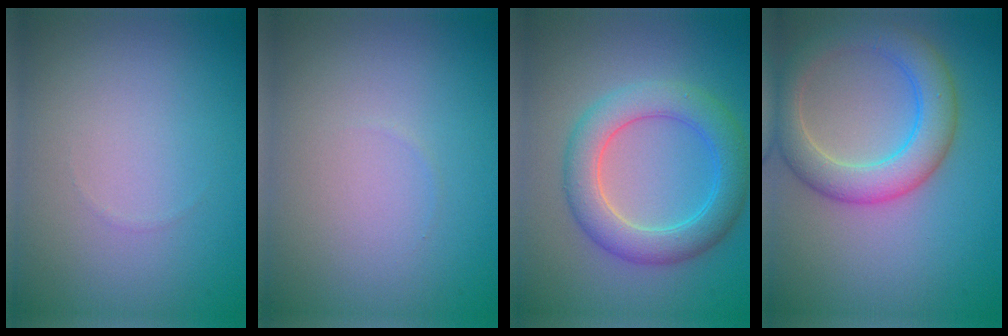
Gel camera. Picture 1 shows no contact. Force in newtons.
{"total": 0.0}
{"total": 5.3, "press": 5.3, "slide": 0.2}
{"total": 5.4, "press": 5.3, "slide": 0.3}